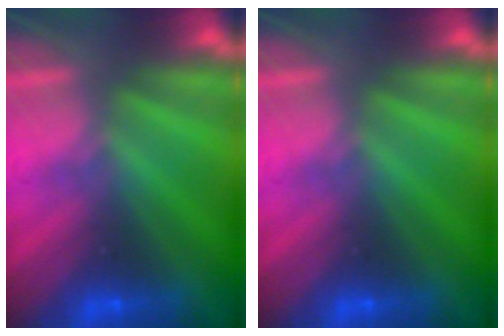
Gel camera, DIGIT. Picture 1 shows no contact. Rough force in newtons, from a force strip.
{"total": 0.0}